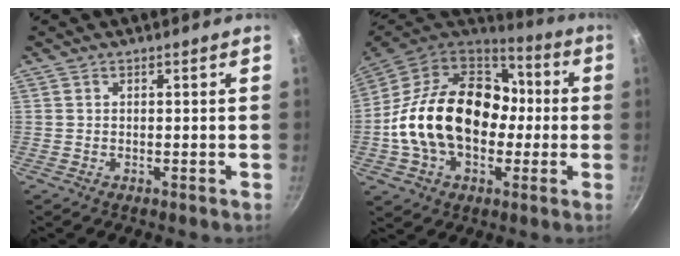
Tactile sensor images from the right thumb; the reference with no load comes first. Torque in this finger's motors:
{"motor_torque": [-0.72, 2.39, 1.60, -1.17, 0.61]}